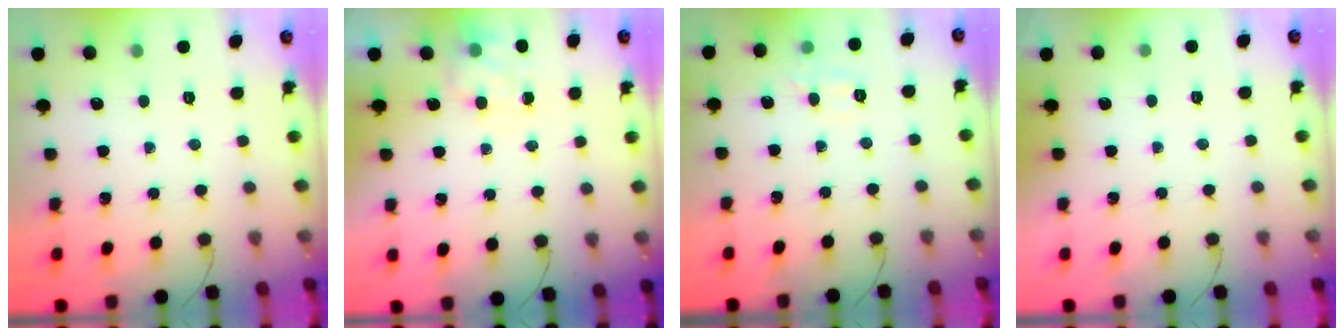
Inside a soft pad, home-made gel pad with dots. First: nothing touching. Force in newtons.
{"total": 6.2, "press": 6.0, "slide": 1.5}
{"total": 5.8, "press": 5.8, "slide": 1.1}
{"total": 1.9, "press": 1.9, "slide": 0.3}